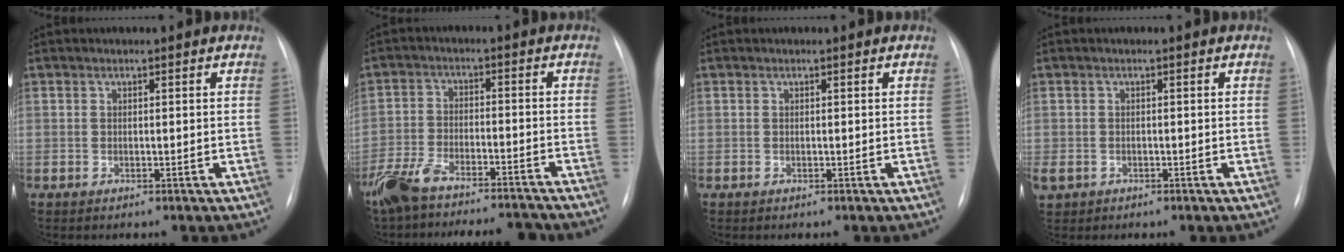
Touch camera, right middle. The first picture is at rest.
{"total": 14.1, "force": [-12.5, 2.8, 6.0], "torque": [-0.112, 0.008, -0.197]}
{"total": 0.0}
{"total": 2.9, "force": [-1.3, 2.3, 1.2], "torque": [-0.029, 0.001, -0.016]}